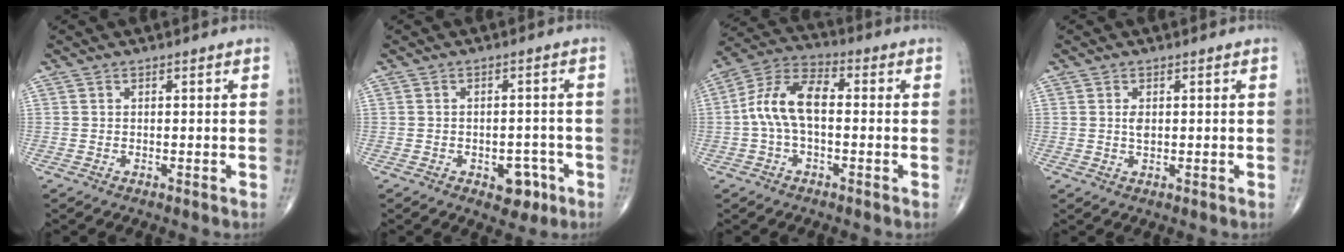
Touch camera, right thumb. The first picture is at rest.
{"total": 5.1, "force": [-2.4, 3.2, 3.2], "torque": [-0.017, 0.015, -0.026]}
{"total": 10.6, "force": [-0.3, 5.7, 9.0], "torque": [-0.178, 0.035, -0.014]}
{"total": 1.6, "force": [0.3, 0.8, 1.3], "torque": [-0.024, -0.003, 0.007]}